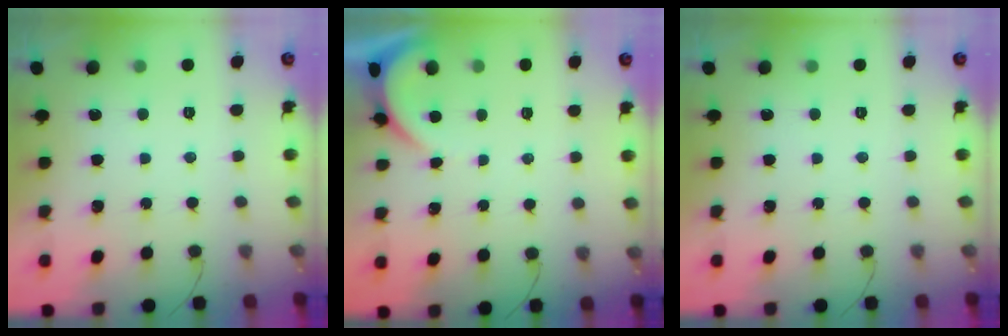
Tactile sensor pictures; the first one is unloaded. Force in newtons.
{"total": 2.1, "press": 2.1, "slide": 0.3}
{"total": 0.0}